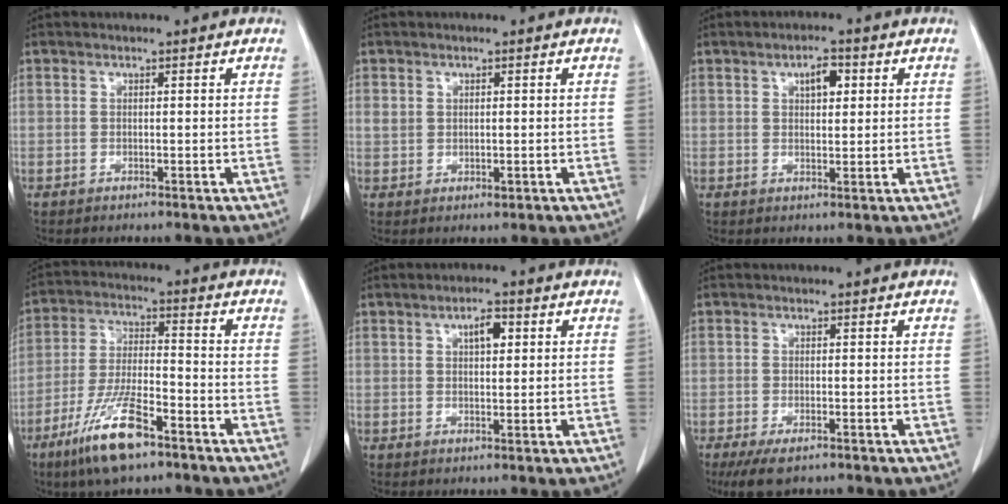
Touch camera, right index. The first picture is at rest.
{"total": 2.3, "force": [0.3, 1.8, 1.4], "torque": [-0.028, 0.001, 0.011]}
{"total": 3.6, "force": [1.3, 1.6, 2.9], "torque": [-0.046, 0.004, 0.019]}
{"total": 11.9, "force": [-7.5, 2.5, 8.9], "torque": [-0.181, -0.021, -0.137]}
{"total": 3.2, "force": [1.2, 1.3, 2.7], "torque": [-0.045, 0.004, 0.017]}
{"total": 4.9, "force": [-3.4, 1.6, 3.2], "torque": [-0.057, -0.011, -0.054]}